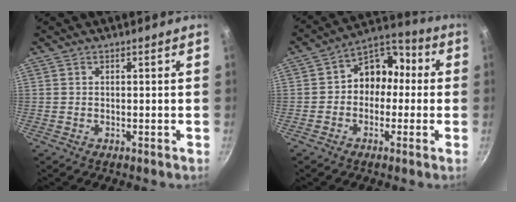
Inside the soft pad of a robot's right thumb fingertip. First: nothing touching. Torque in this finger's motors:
{"motor_torque": [0.78, 1.86, 0.70, 0.30, 0.05]}